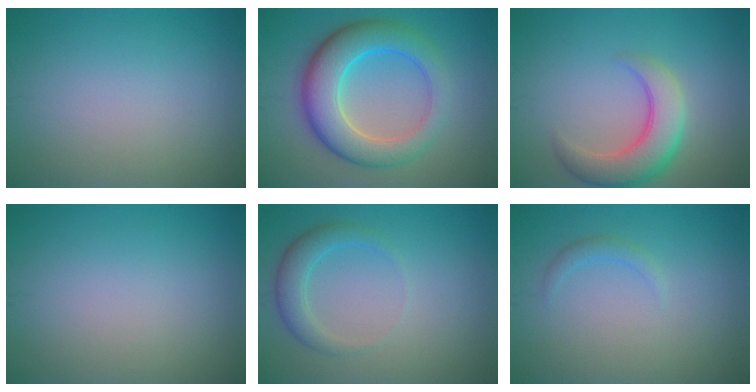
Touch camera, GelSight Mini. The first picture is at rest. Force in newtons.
{"total": 8.1, "press": 8.1, "slide": 0.3}
{"total": 5.6, "press": 5.5, "slide": 0.4}
{"total": 0.0}
{"total": 2.7, "press": 2.7, "slide": 0.1}
{"total": 1.1, "press": 1.1, "slide": 0.1}